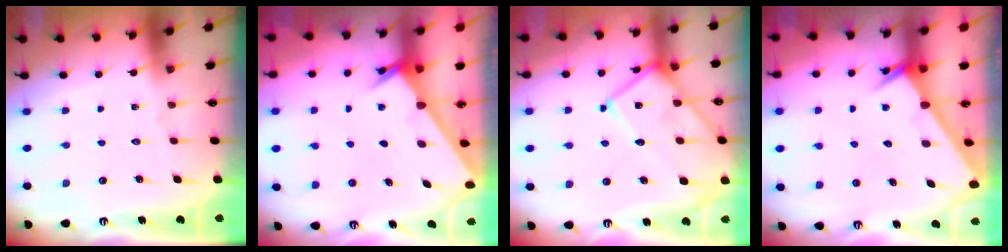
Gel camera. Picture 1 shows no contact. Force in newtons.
{"total": 2.2, "press": 2.2, "slide": 0.2}
{"total": 15.7, "press": 15.6, "slide": 1.3}
{"total": 2.2, "press": 2.2, "slide": 0.1}